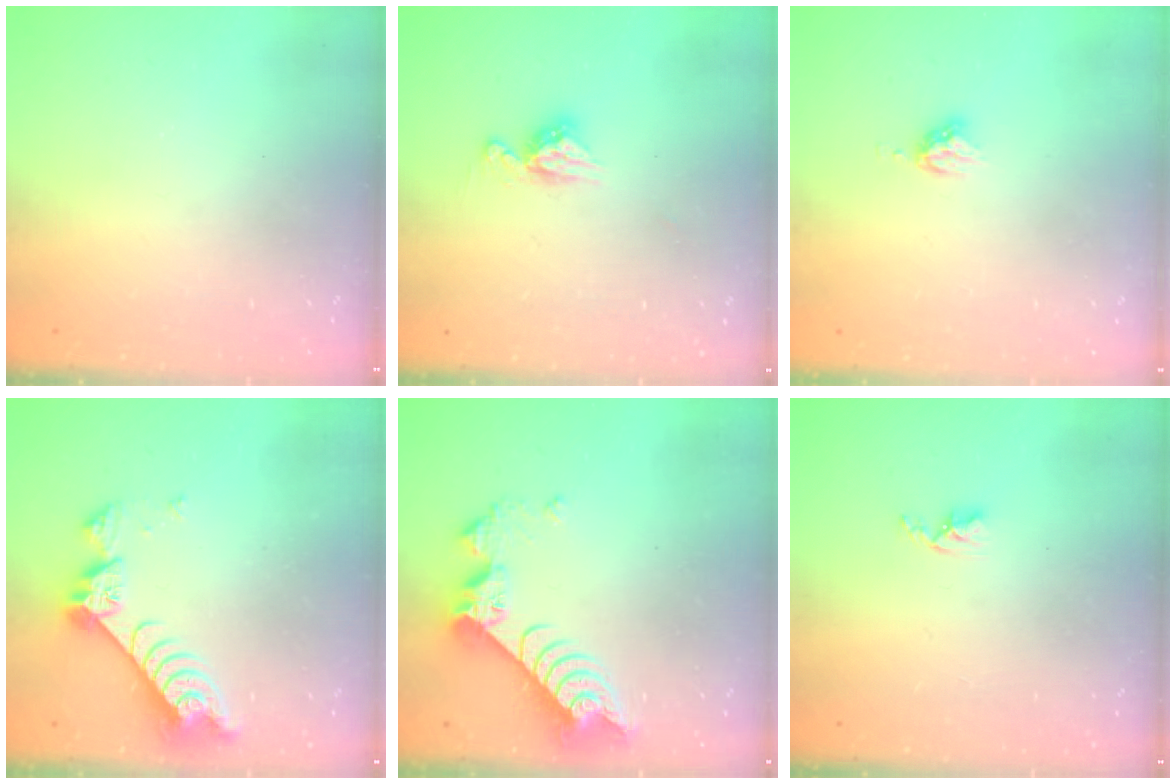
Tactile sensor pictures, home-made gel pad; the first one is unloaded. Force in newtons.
{"total": 8.5, "press": 8.4, "slide": 0.8}
{"total": 4.8, "press": 4.7, "slide": 0.7}
{"total": 7.4, "press": 7.3, "slide": 0.9}
{"total": 9.3, "press": 9.3, "slide": 1.0}
{"total": 2.7, "press": 2.7, "slide": 0.5}